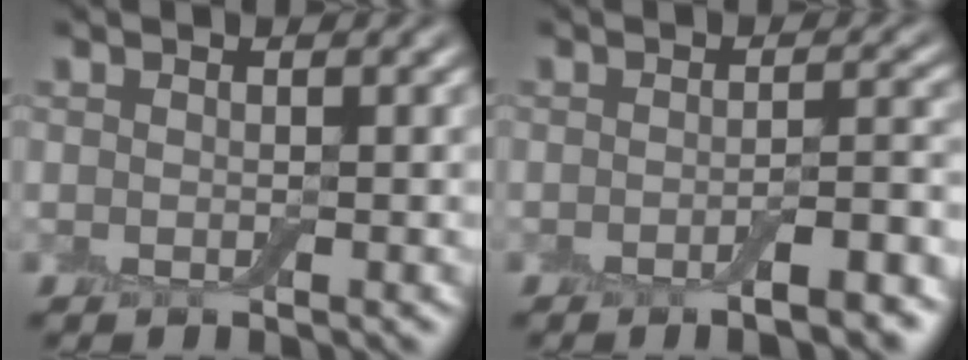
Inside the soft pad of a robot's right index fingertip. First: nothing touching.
{"total": 4.1, "force": [-2.1, 0.9, 3.4], "torque": [-0.048, 0.002, -0.034]}